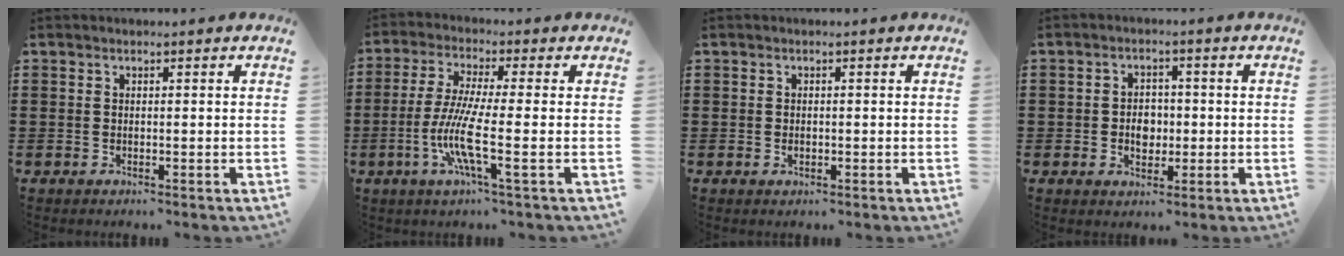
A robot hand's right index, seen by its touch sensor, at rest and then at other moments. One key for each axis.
{"total": 8.6, "fx": -2.4, "fy": 0.6, "fz": 8.2, "tx": -0.184, "ty": -0.023, "tz": -0.053}
{"total": 0.6, "fx": -0.1, "fy": 0.4, "fz": 0.5, "tx": -0.010, "ty": 0.000, "tz": -0.003}
{"total": 3.5, "fx": -0.5, "fy": 2.7, "fz": 2.1, "tx": -0.031, "ty": 0.000, "tz": -0.016}